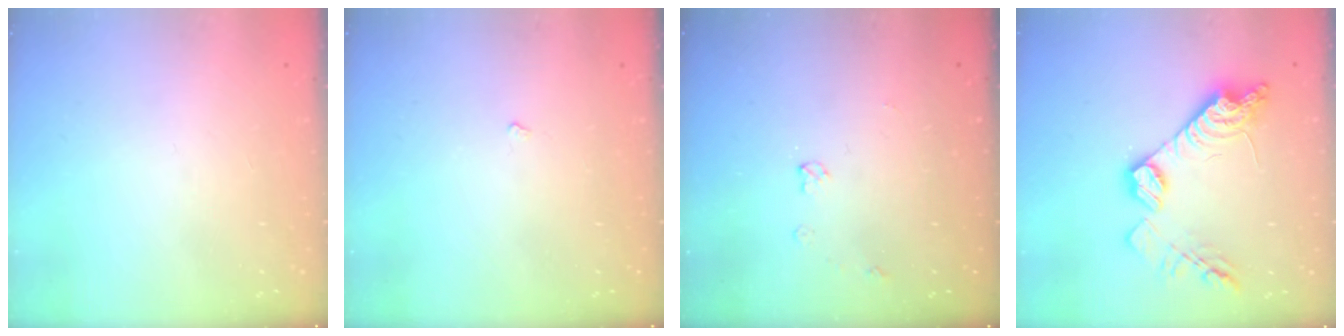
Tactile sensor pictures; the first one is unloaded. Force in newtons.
{"total": 2.2, "press": 2.1, "slide": 0.4}
{"total": 4.0, "press": 4.0, "slide": 0.1}
{"total": 15.0, "press": 15.0, "slide": 0.6}